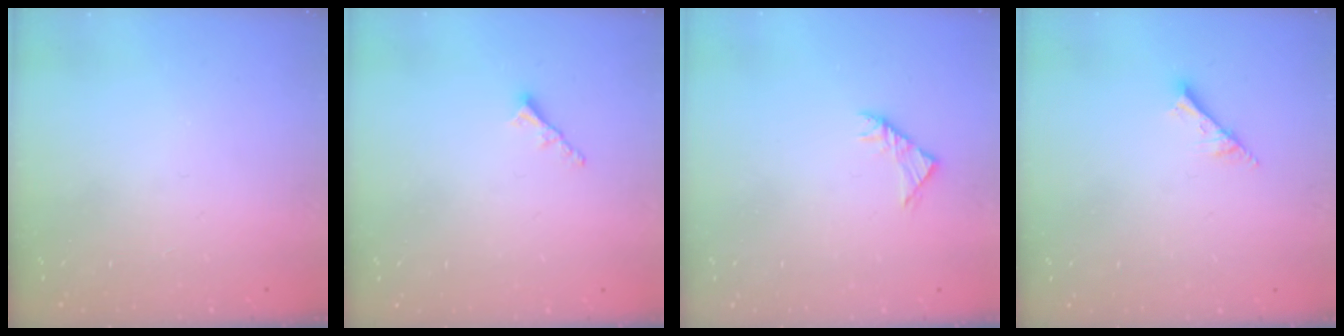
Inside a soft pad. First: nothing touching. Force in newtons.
{"total": 2.3, "press": 2.2, "slide": 0.6}
{"total": 2.9, "press": 2.8, "slide": 0.8}
{"total": 2.0, "press": 2.0, "slide": 0.1}